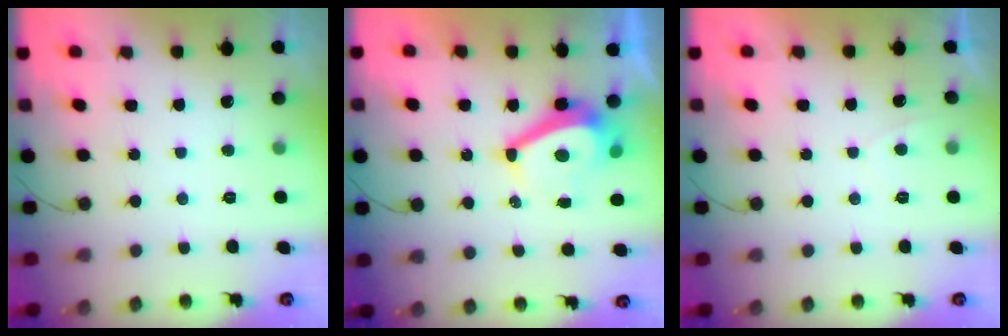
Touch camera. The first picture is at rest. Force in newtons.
{"total": 7.7, "press": 7.7, "slide": 0.5}
{"total": 0.8, "press": 0.5, "slide": 0.6}